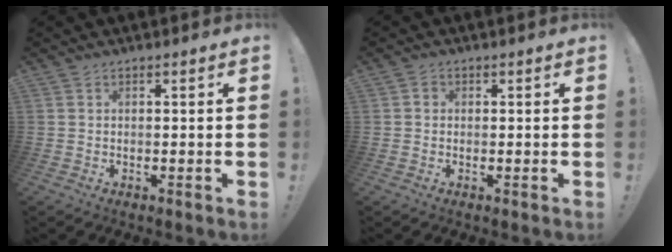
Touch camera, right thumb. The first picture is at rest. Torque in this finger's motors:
{"motor_torque": [0.31, 0.13, 0.07, -0.15, -0.01]}